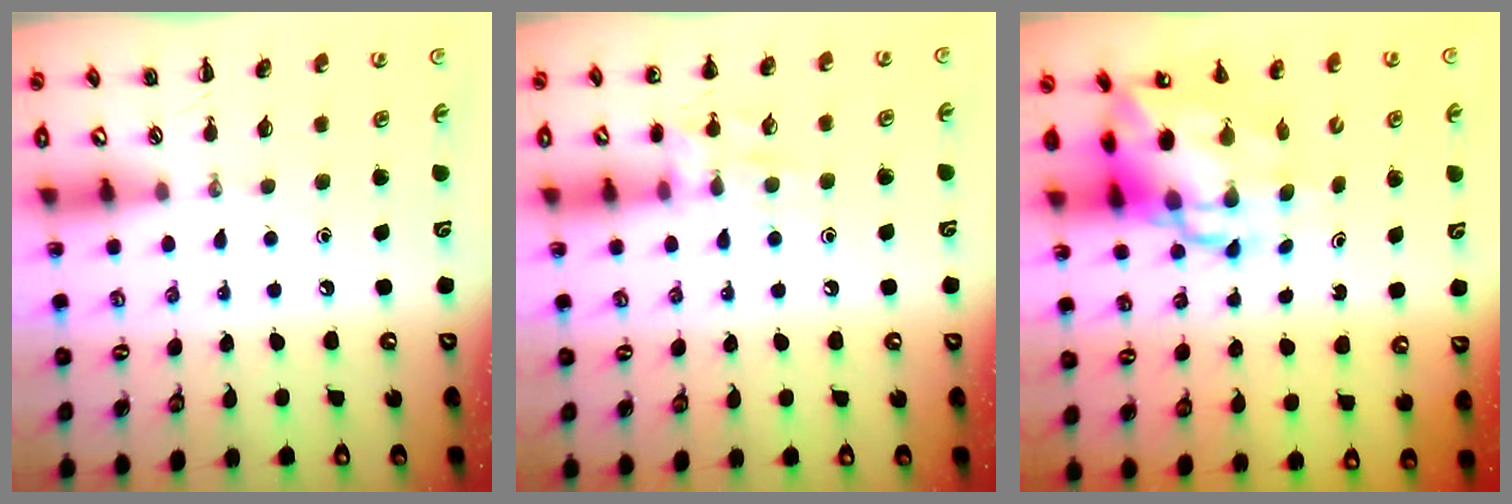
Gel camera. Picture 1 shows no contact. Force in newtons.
{"total": 9.9, "press": 9.9, "slide": 1.2}
{"total": 10.2, "press": 9.8, "slide": 2.7}